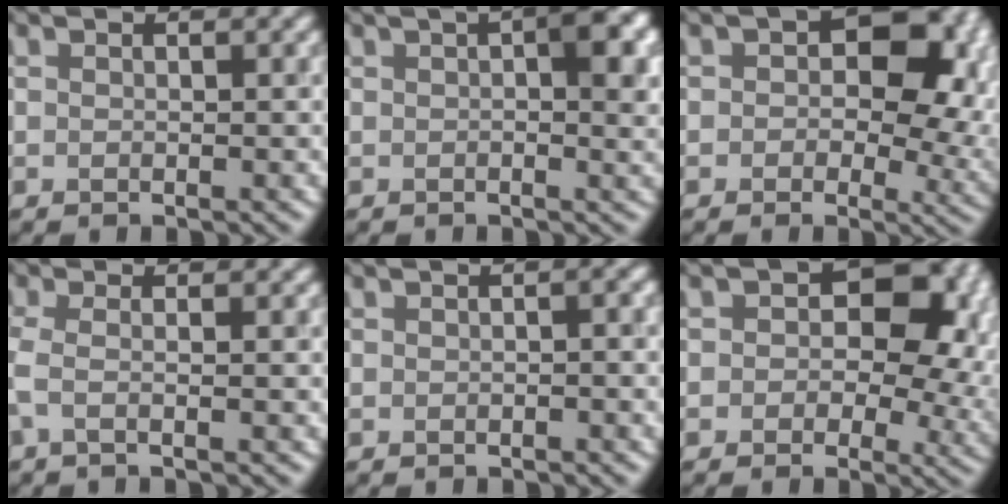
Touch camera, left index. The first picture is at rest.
{"total": 4.7, "force": [1.4, 1.3, 4.3], "torque": [-0.046, 0.009, 0.015]}
{"total": 10.4, "force": [2.0, 6.7, 7.6], "torque": [-0.066, 0.000, 0.027]}
{"total": 1.6, "force": [-0.4, 0.4, 1.5], "torque": [-0.035, -0.009, -0.017]}
{"total": 0.9, "force": [-0.2, 0.2, 0.8], "torque": [-0.008, 0.001, -0.007]}
{"total": 9.4, "force": [1.6, 6.3, 6.7], "torque": [-0.052, -0.003, 0.020]}